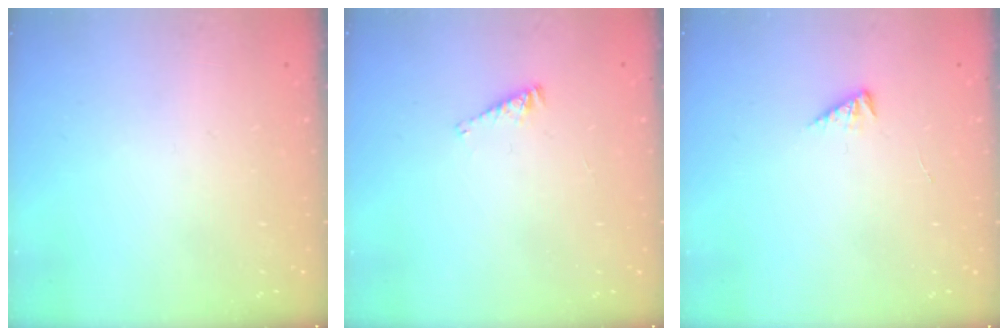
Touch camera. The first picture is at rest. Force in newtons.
{"total": 2.5, "press": 2.4, "slide": 0.4}
{"total": 2.1, "press": 2.0, "slide": 0.5}